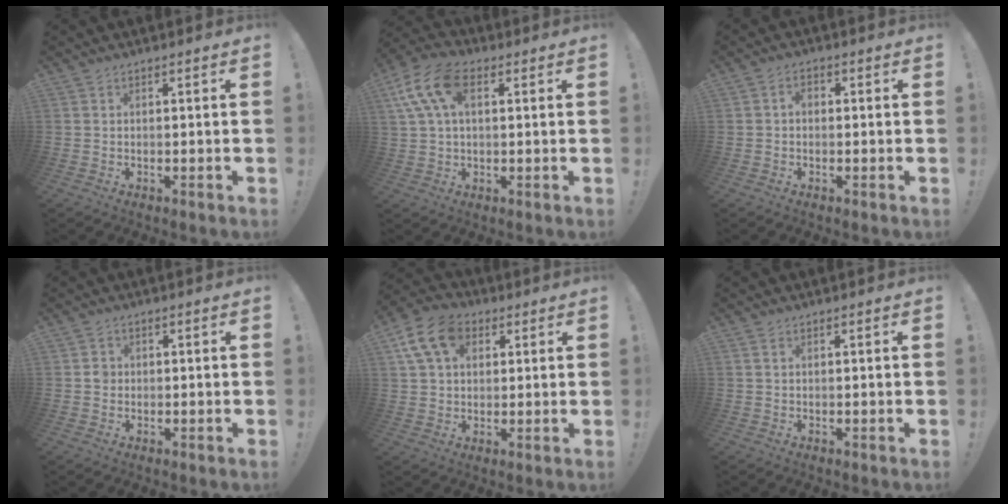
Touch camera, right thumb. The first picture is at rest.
{"total": 13.5, "force": [4.3, 8.1, 9.9], "torque": [-0.190, -0.002, 0.083]}
{"total": 2.1, "force": [-0.6, 1.4, 1.4], "torque": [-0.020, 0.006, -0.013]}
{"total": 1.8, "force": [-0.2, 1.7, 0.5], "torque": [0.008, -0.001, -0.007]}
{"total": 13.4, "force": [5.4, 9.5, 7.7], "torque": [-0.135, -0.011, 0.108]}
{"total": 0.7, "force": [0.3, 0.3, 0.5], "torque": [-0.007, -0.001, 0.005]}